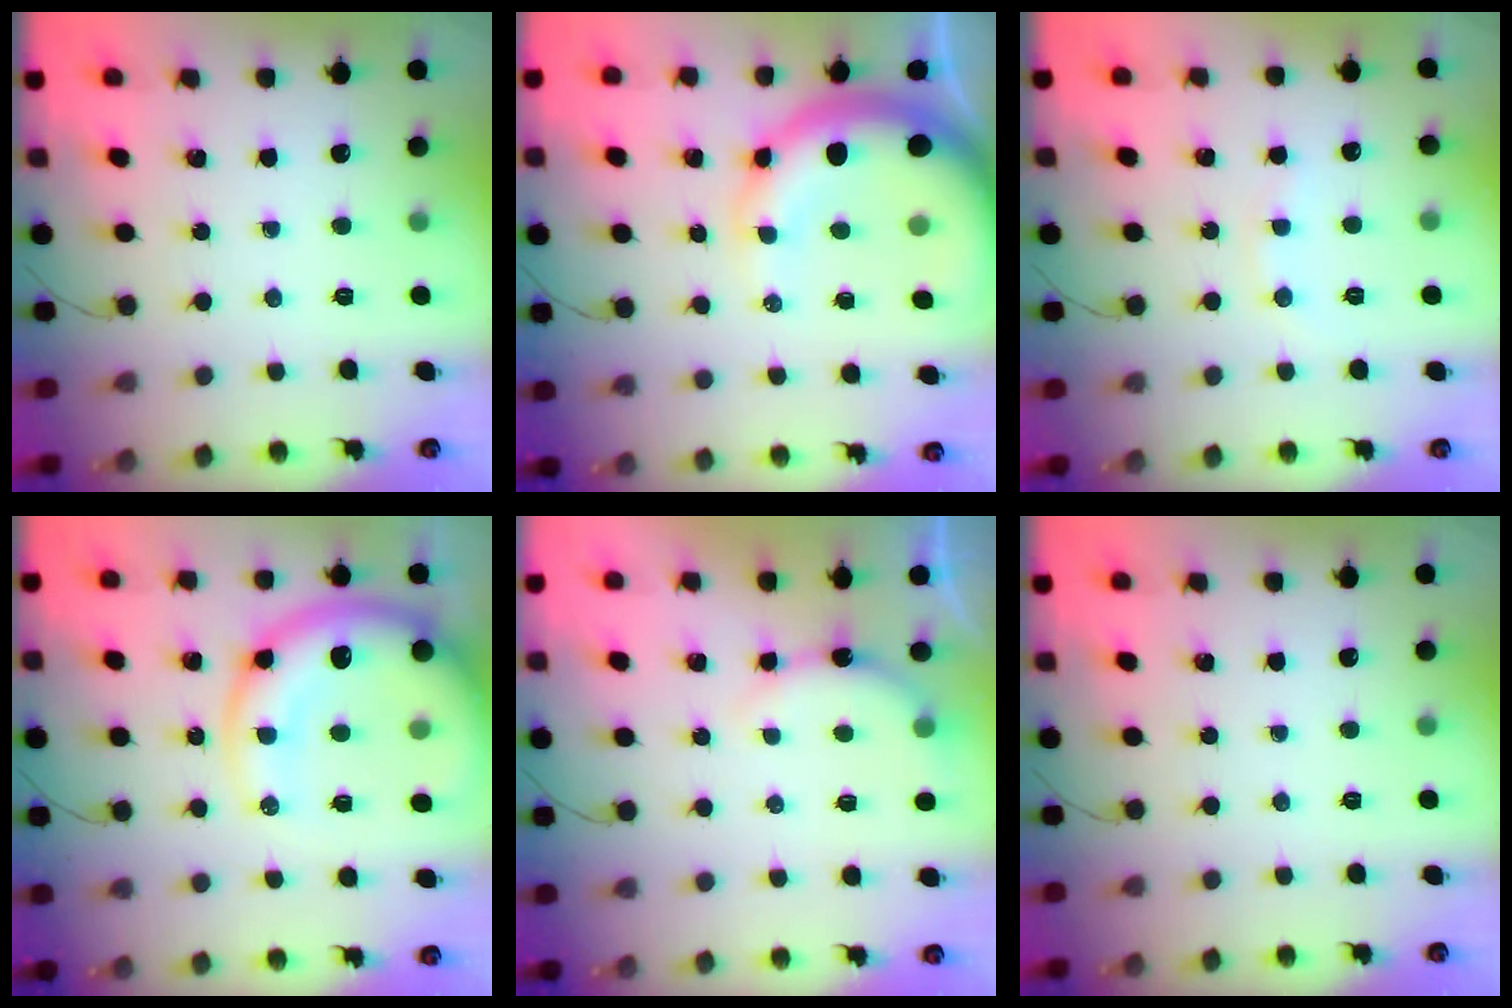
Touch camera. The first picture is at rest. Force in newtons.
{"total": 14.7, "press": 14.3, "slide": 3.2}
{"total": 5.5, "press": 5.3, "slide": 1.5}
{"total": 19.5, "press": 18.9, "slide": 4.5}
{"total": 6.3, "press": 6.3, "slide": 0.8}
{"total": 0.0}